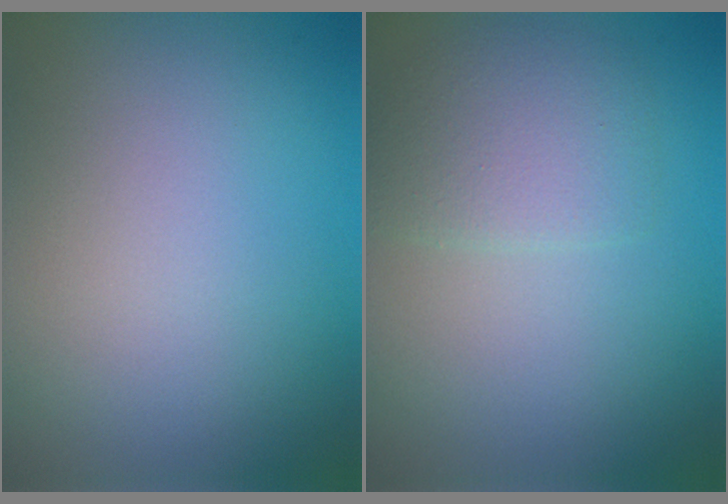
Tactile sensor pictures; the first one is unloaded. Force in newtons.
{"total": 2.9, "press": 2.9, "slide": 0.1}